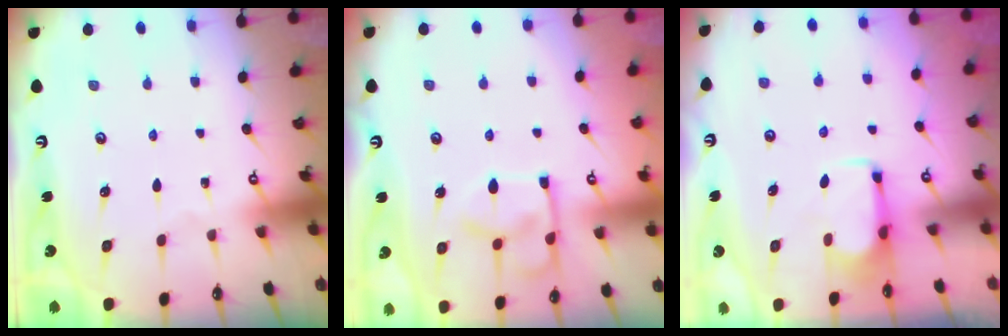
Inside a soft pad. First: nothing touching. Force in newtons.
{"total": 8.9, "press": 8.8, "slide": 1.2}
{"total": 2.7, "press": 2.5, "slide": 0.9}